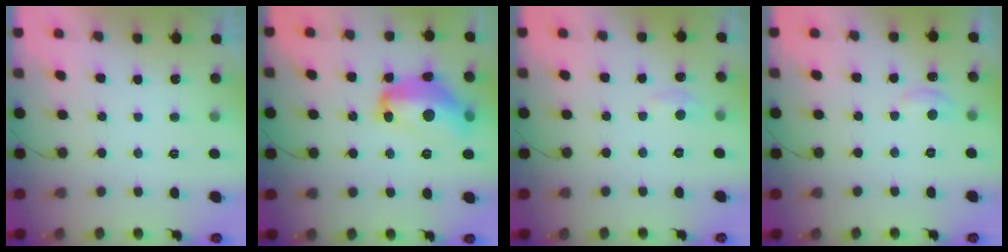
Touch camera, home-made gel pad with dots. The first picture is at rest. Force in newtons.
{"total": 16.1, "press": 16.1, "slide": 1.0}
{"total": 2.9, "press": 2.9, "slide": 0.4}
{"total": 4.0, "press": 4.0, "slide": 0.5}